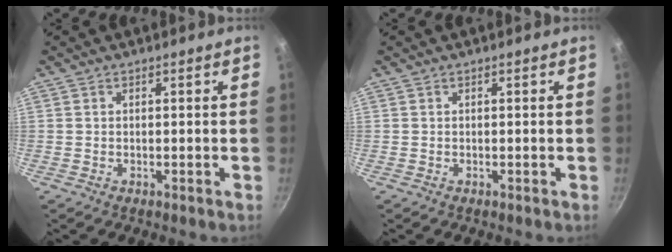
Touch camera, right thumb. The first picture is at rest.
{"total": 0.0}